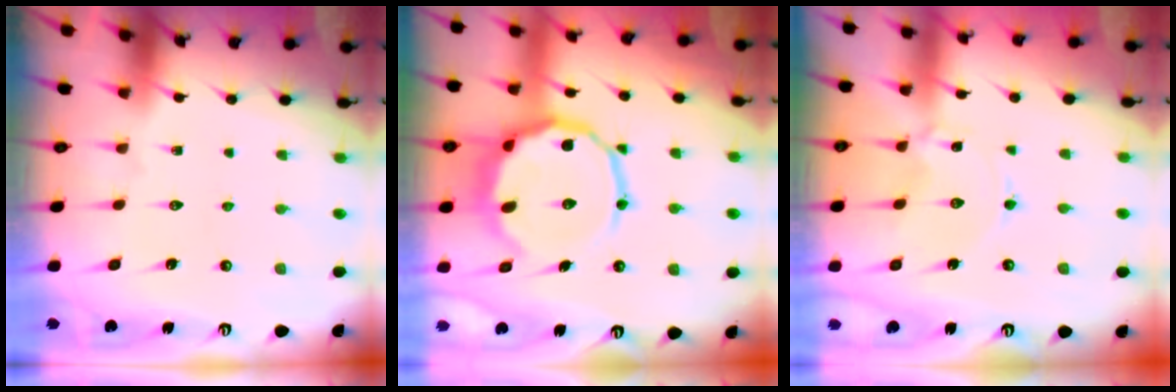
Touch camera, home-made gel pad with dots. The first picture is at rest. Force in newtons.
{"total": 14.2, "press": 14.0, "slide": 2.5}
{"total": 0.9, "press": 0.9, "slide": 0.2}